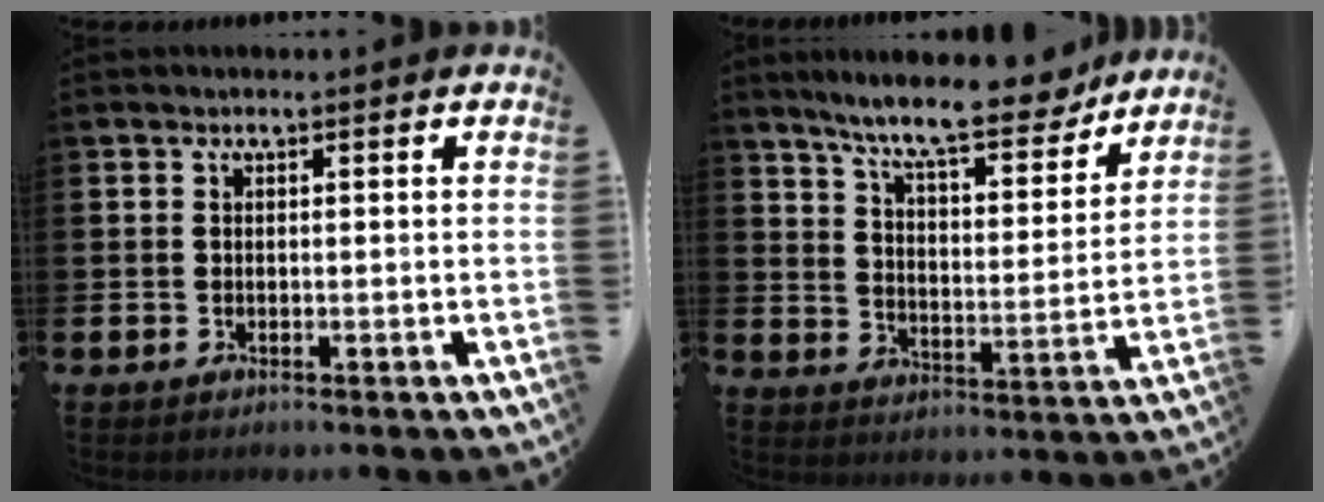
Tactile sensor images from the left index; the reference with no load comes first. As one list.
[{"total": 10.1, "force": [9.1, 1.6, 4.2], "torque": [-0.102, -0.050, 0.157]}]